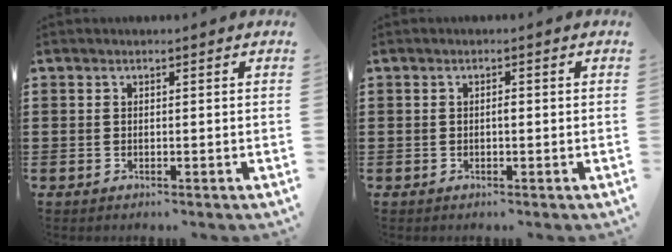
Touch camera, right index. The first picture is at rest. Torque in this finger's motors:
{"motor_torque": [0.41, -0.32, 0.00, 0.04]}